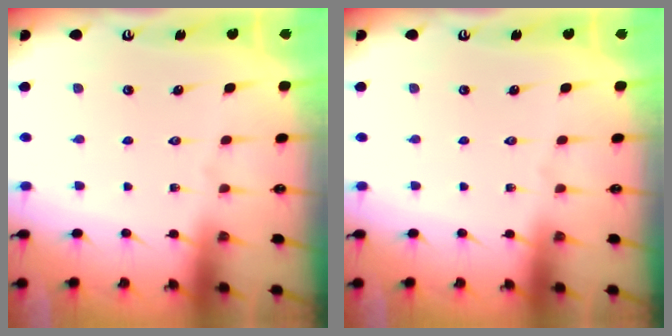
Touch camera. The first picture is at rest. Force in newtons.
{"total": 0.0}